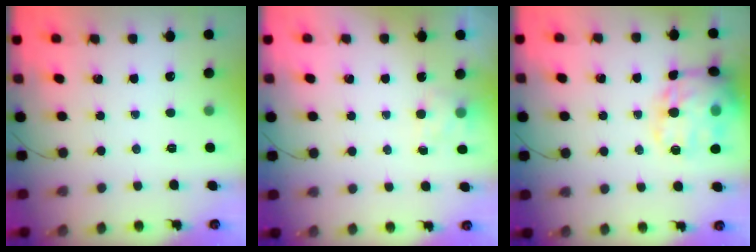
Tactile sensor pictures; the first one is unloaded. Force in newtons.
{"total": 3.6, "press": 3.4, "slide": 1.1}
{"total": 21.0, "press": 20.8, "slide": 2.8}